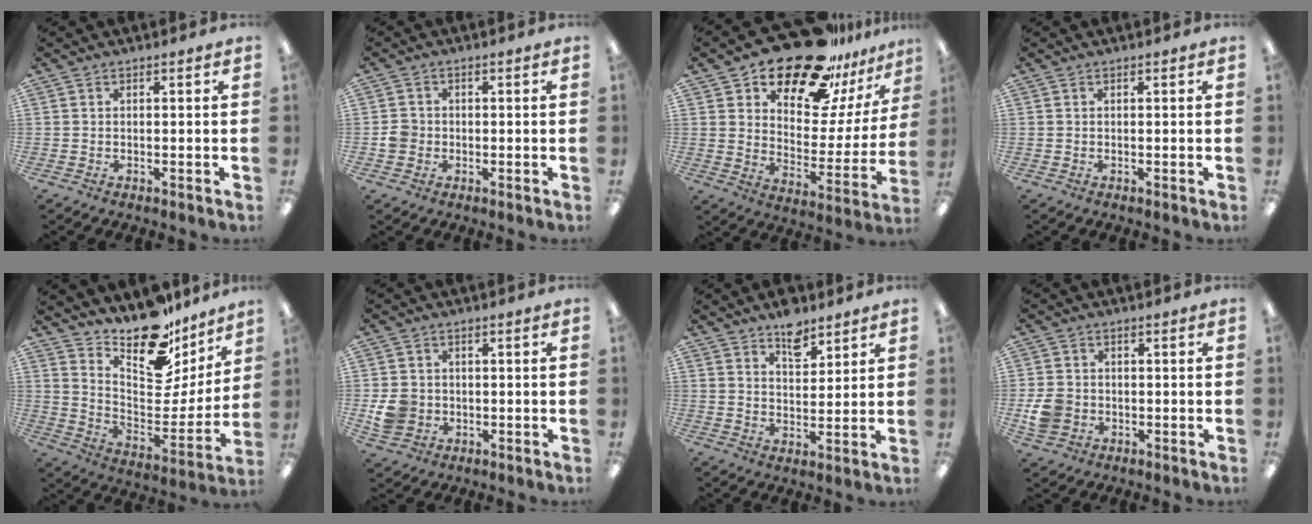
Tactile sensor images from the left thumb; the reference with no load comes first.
{"total": 3.2, "force": [-0.5, 3.0, 0.9], "torque": [-0.017, 0.006, -0.009]}
{"total": 21.9, "force": [17.7, 9.3, 9.0], "torque": [-0.143, -0.127, 0.307]}
{"total": 0.0}
{"total": 17.4, "force": [15.1, 6.0, 6.1], "torque": [-0.098, -0.129, 0.260]}
{"total": 5.9, "force": [-0.8, 5.4, 2.2], "torque": [-0.041, 0.006, -0.013]}
{"total": 7.1, "force": [5.5, 3.5, 2.9], "torque": [-0.025, -0.035, 0.094]}
{"total": 5.8, "force": [-1.2, 5.0, 2.7], "torque": [-0.051, 0.008, -0.020]}